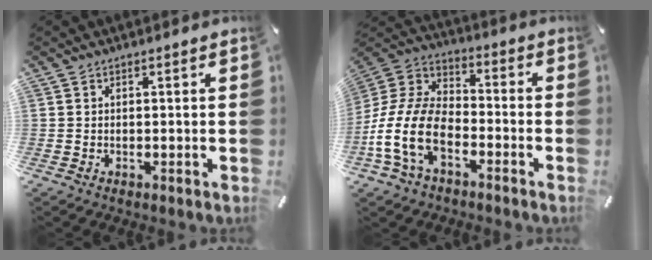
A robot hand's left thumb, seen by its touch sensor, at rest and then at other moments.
{"total": 15.0, "force": [-7.4, 8.6, 9.8], "torque": [-0.220, 0.018, -0.139]}